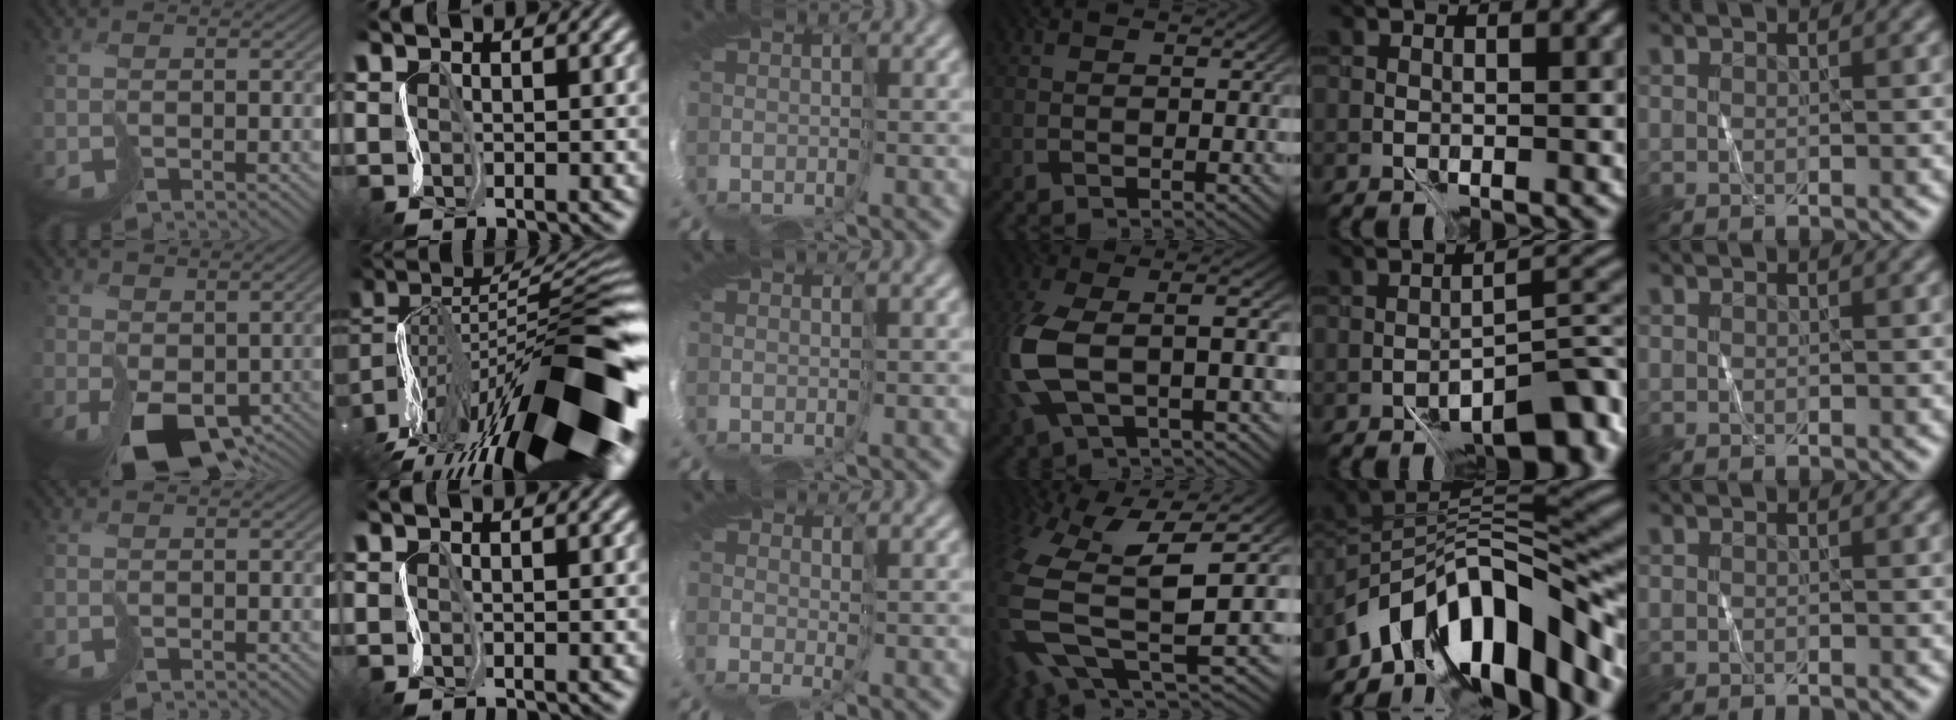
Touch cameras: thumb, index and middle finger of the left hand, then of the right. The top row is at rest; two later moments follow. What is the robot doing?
{"motion": "cut", "object": "paper bag"}